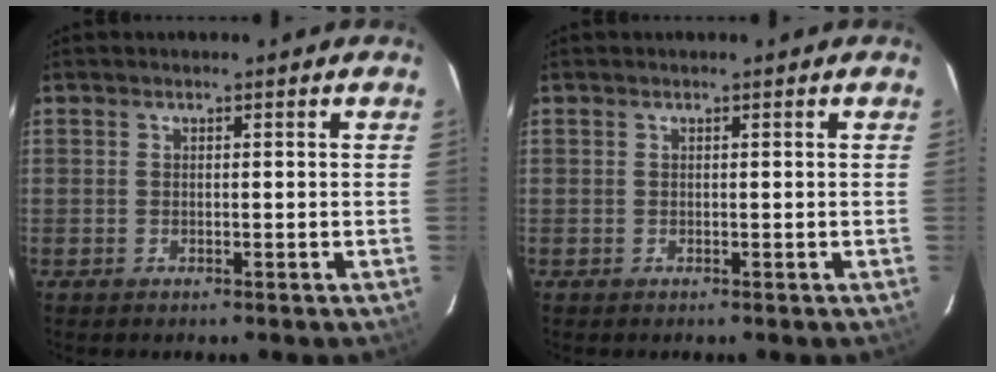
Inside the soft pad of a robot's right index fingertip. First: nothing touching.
{"total": 0.0}